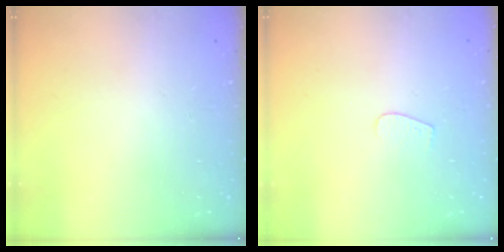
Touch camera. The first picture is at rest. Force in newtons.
{"total": 3.7, "press": 3.7, "slide": 0.3}